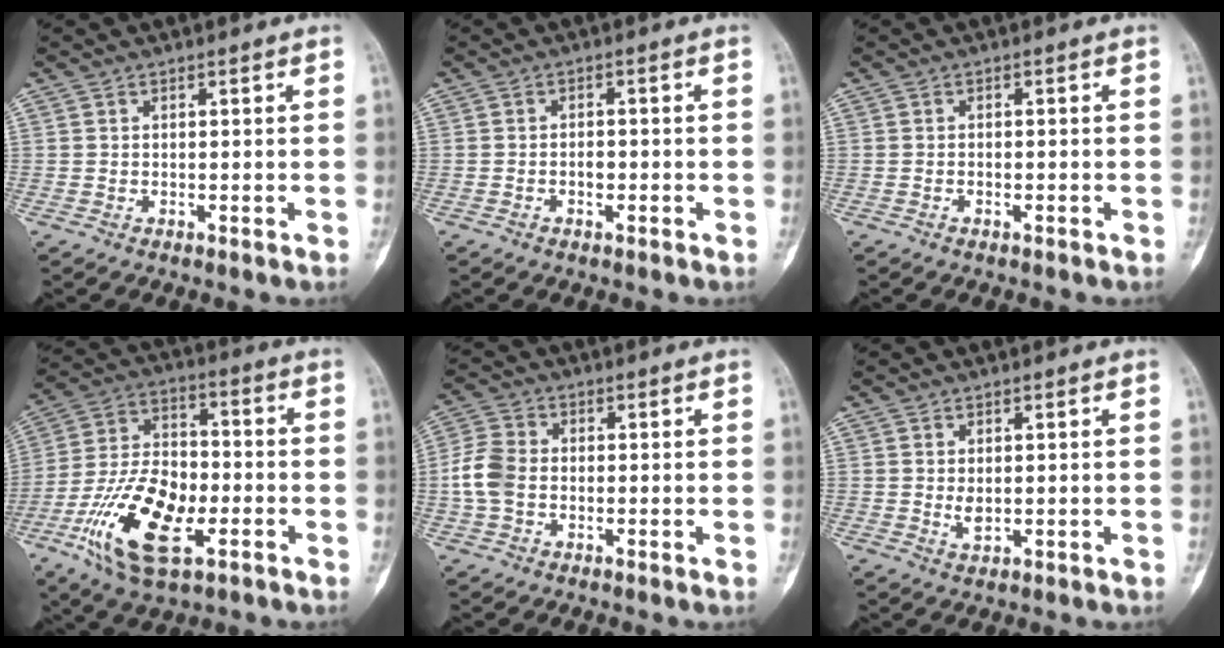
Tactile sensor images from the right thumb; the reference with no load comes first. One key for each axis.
{"total": 2.1, "fx": -0.8, "fy": 1.3, "fz": 1.4, "tx": -0.019, "ty": 0.007, "tz": -0.014}
{"total": 0.8, "fx": -0.5, "fy": 0.4, "fz": 0.5, "tx": -0.016, "ty": 0.006, "tz": -0.008}
{"total": 18.9, "fx": -7.1, "fy": 9.3, "fz": 14.8, "tx": -0.274, "ty": 0.025, "tz": -0.128}
{"total": 6.6, "fx": -0.9, "fy": 4.9, "fz": 4.3, "tx": -0.095, "ty": 0.016, "tz": -0.026}
{"total": 2.3, "fx": 0.0, "fy": 1.4, "fz": 1.8, "tx": -0.028, "ty": -0.005, "tz": 0.003}